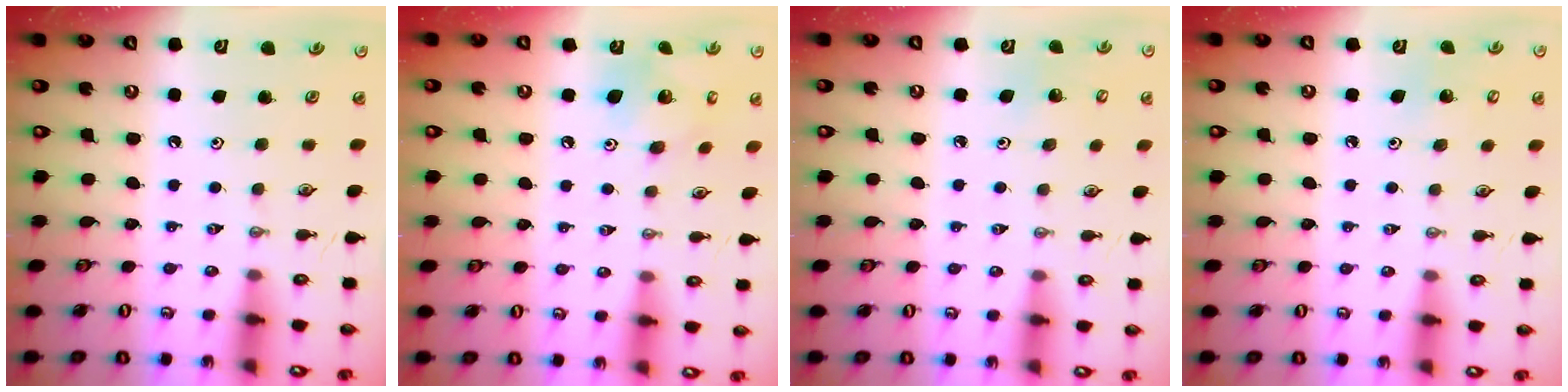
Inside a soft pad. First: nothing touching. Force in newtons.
{"total": 10.6, "press": 10.6, "slide": 0.5}
{"total": 3.0, "press": 3.0, "slide": 0.2}
{"total": 3.3, "press": 3.3, "slide": 0.3}